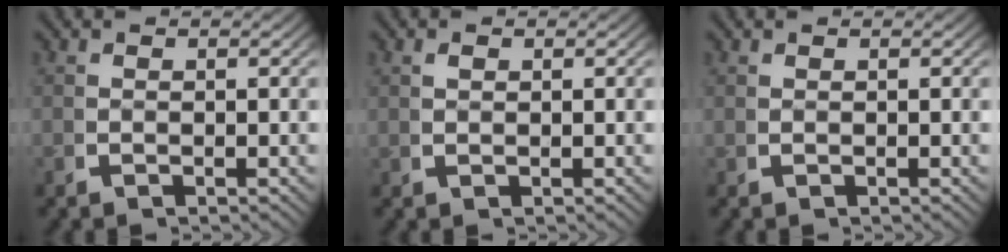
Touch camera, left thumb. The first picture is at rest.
{"total": 0.7, "force": [0.6, 0.2, 0.3], "torque": [-0.010, -0.003, 0.016]}
{"total": 0.0}